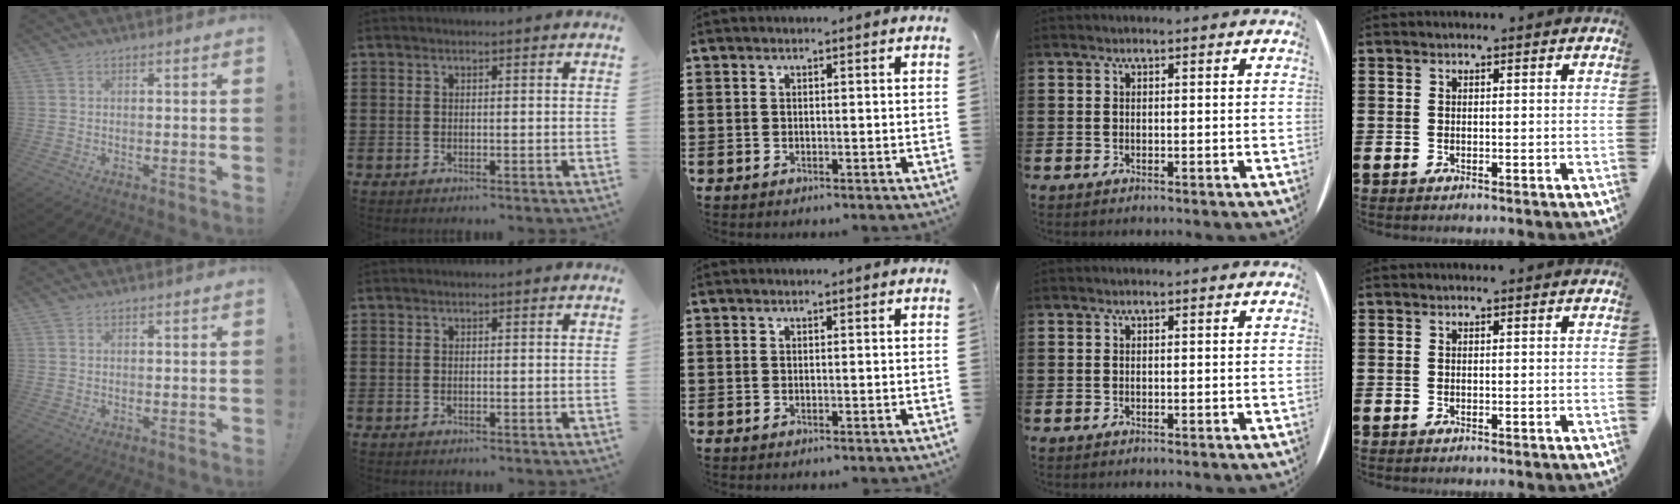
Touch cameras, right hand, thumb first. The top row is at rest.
{}